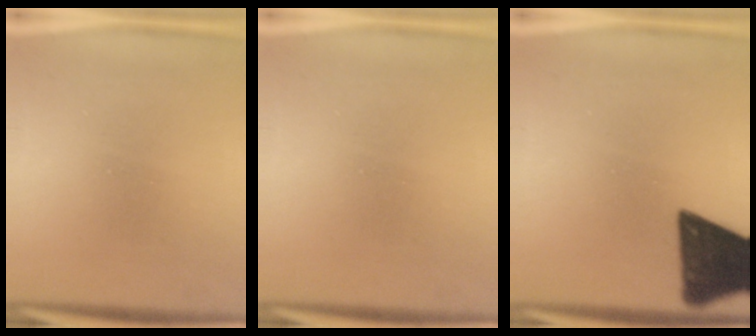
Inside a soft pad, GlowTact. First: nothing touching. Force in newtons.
{"total": 0.0}
{"total": 13.4}